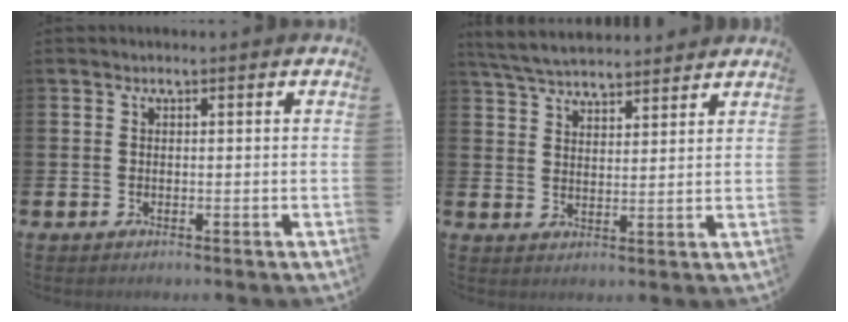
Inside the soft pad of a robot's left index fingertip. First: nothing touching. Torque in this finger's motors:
{"motor_torque": [1.00, -1.13, 0.59, 0.05]}